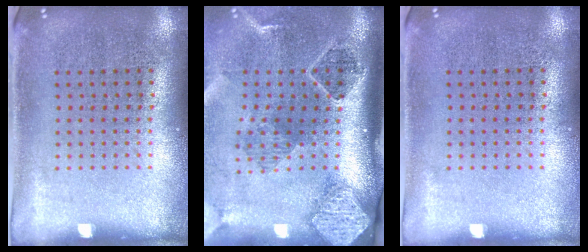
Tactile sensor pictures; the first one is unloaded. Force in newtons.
{"total": 2.8, "press": 2.0, "slide": 1.9}
{"total": 0.0}